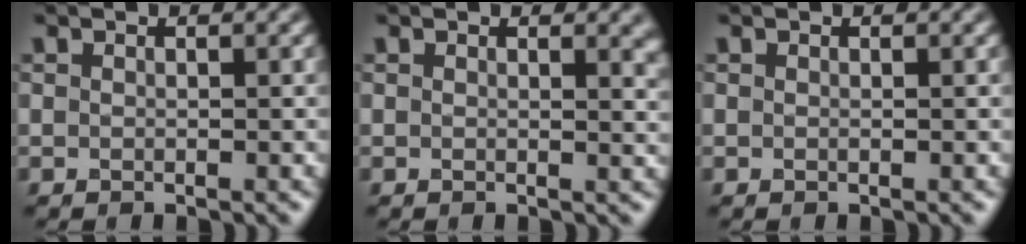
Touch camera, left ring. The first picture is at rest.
{"total": 1.8, "force": [1.0, 0.7, 1.4], "torque": [-0.007, -0.001, 0.013]}
{"total": 0.0}